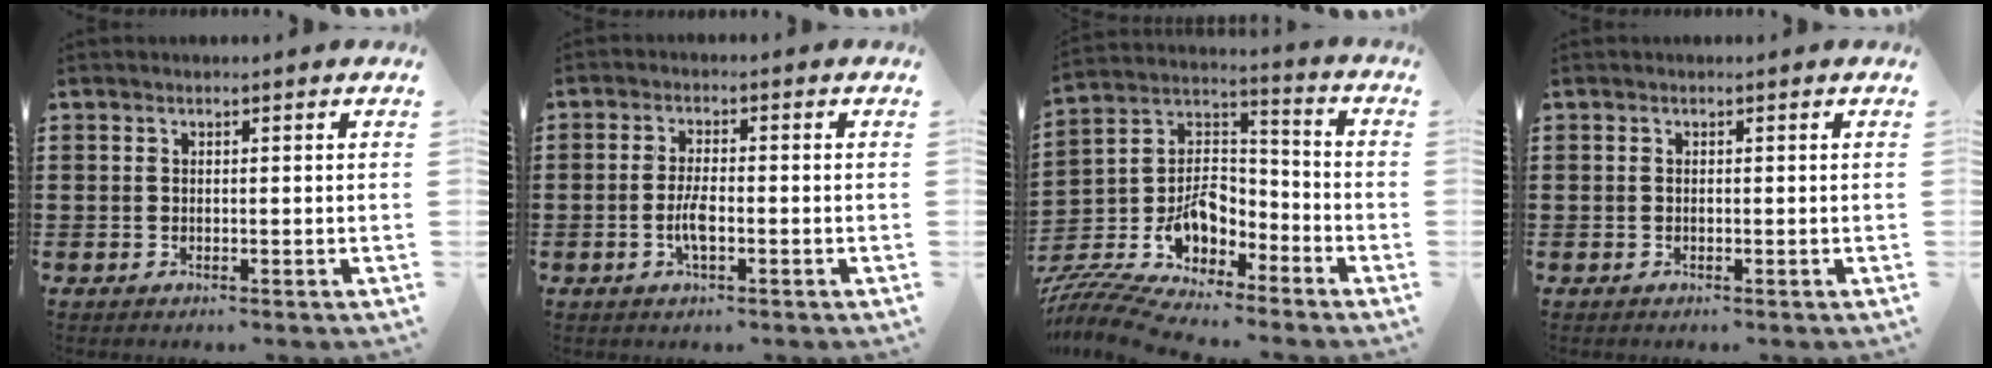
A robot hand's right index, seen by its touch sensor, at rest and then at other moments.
{"total": 3.7, "force": [-1.1, 1.0, 3.4], "torque": [-0.074, -0.003, -0.024]}
{"total": 10.3, "force": [-6.4, 6.0, 5.3], "torque": [-0.119, 0.006, -0.122]}
{"total": 0.0}